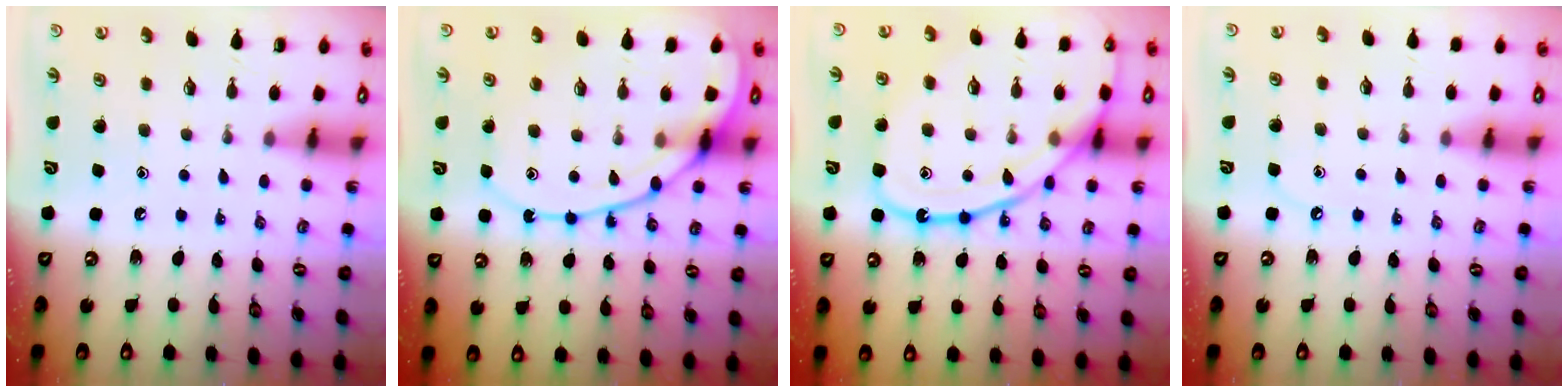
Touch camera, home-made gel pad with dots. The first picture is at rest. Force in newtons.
{"total": 12.8, "press": 12.8, "slide": 1.0}
{"total": 19.4, "press": 19.3, "slide": 1.9}
{"total": 3.2, "press": 3.2, "slide": 0.5}